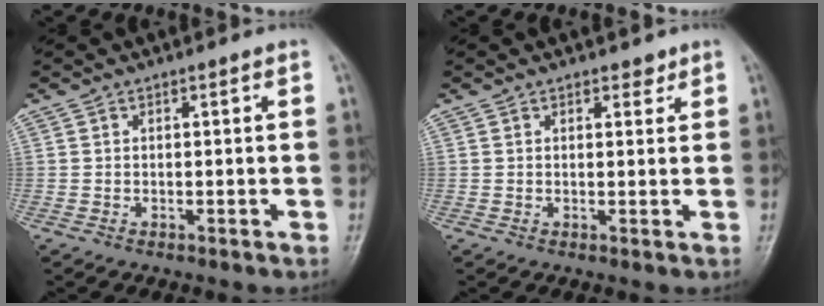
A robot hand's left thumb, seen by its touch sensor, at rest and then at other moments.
{"total": 2.0, "force": [1.4, 1.2, 0.9], "torque": [0.003, -0.006, 0.015]}